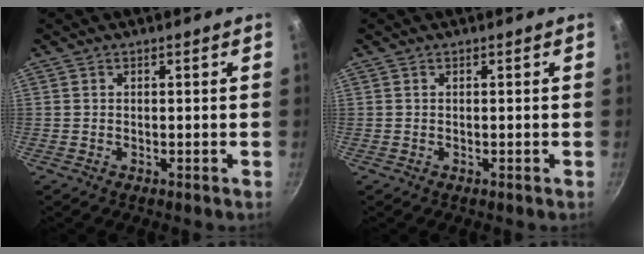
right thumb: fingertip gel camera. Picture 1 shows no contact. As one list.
[{"total": 0.0}]